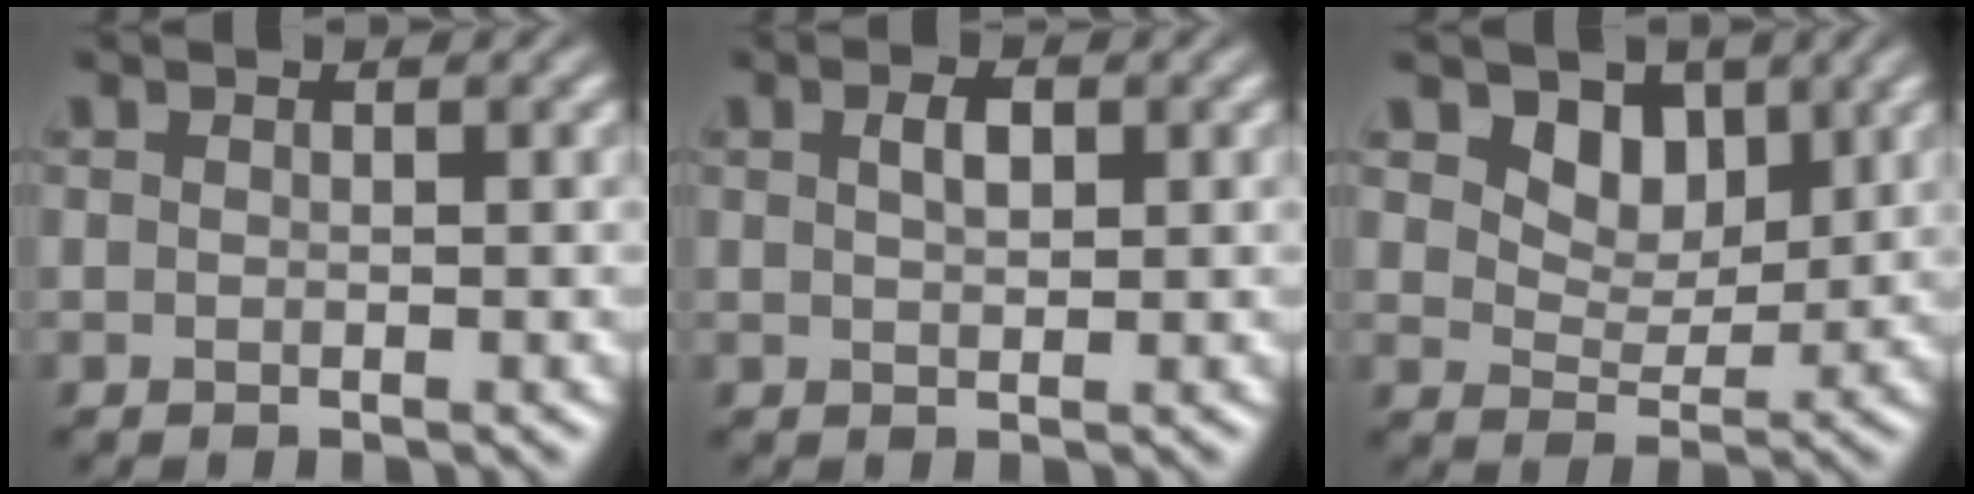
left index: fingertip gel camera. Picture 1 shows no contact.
{"total": 1.7, "force": [0.6, 0.8, 1.4], "torque": [-0.027, 0.002, 0.012]}
{"total": 4.0, "force": [2.4, 2.7, 1.8], "torque": [-0.042, -0.023, 0.044]}